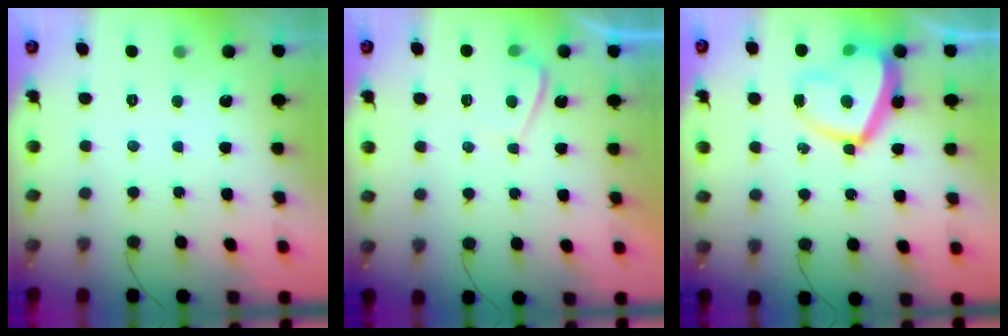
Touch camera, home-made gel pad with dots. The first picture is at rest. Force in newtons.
{"total": 1.8, "press": 1.7, "slide": 0.6}
{"total": 13.9, "press": 13.8, "slide": 1.1}